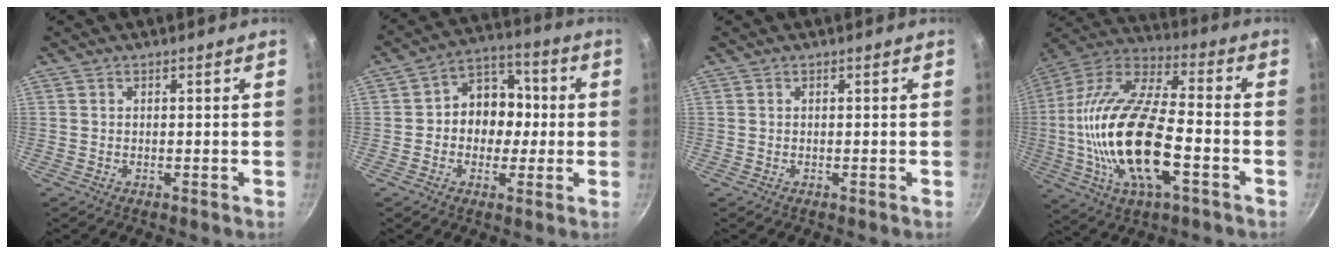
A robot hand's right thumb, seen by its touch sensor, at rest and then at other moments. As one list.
[{"total": 10.9, "force": [-0.3, 9.1, 6.0], "torque": [-0.031, 0.030, -0.022]}, {"total": 0.0}, {"total": 24.7, "force": [-4.8, 10.5, 21.8], "torque": [-0.425, 0.027, -0.101]}]